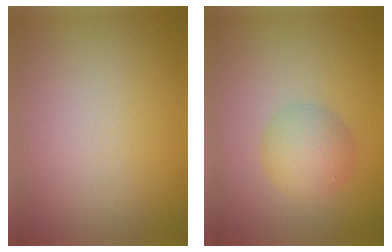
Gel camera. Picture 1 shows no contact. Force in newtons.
{"total": 3.1, "press": 3.1, "slide": 0.1}